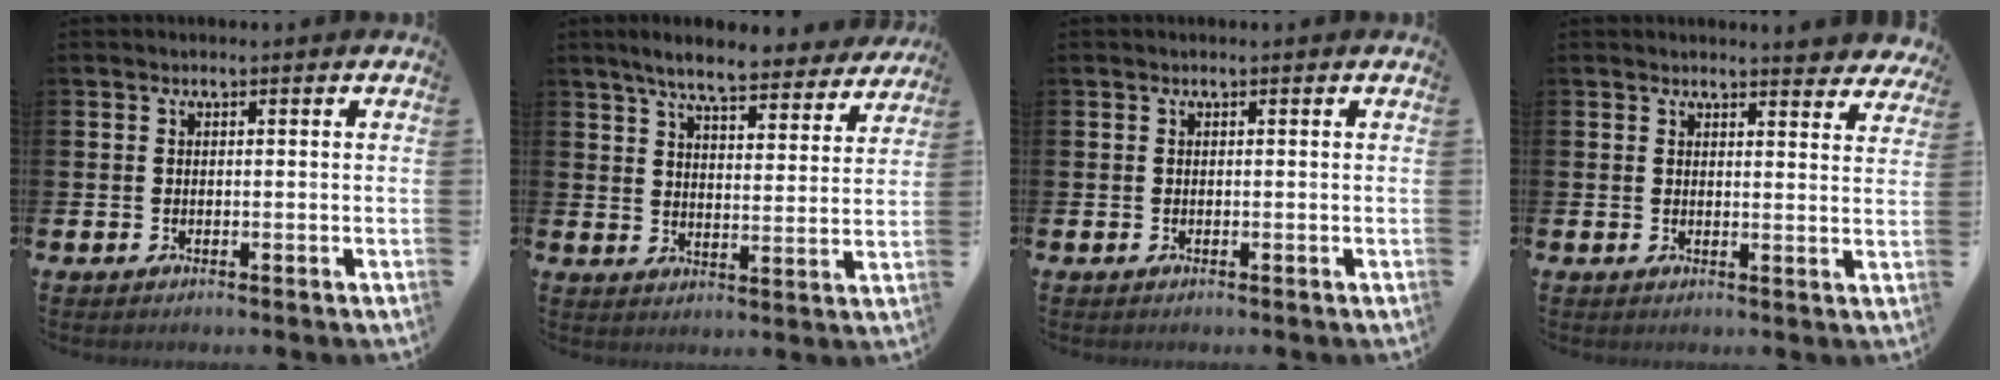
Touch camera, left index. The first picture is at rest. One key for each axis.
{"total": 7.6, "fx": 6.9, "fy": 1.4, "fz": 2.9, "tx": -0.066, "ty": -0.037, "tz": 0.117}
{"total": 0.0}
{"total": 3.3, "fx": 3.3, "fy": 0.3, "fz": 0.2, "tx": 0.006, "ty": -0.023, "tz": 0.057}